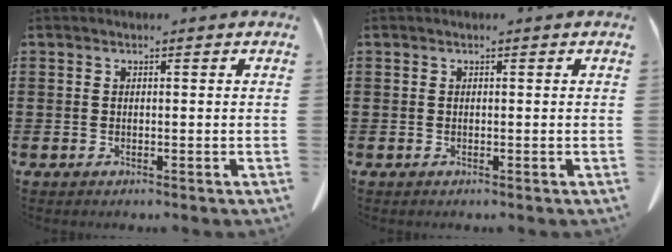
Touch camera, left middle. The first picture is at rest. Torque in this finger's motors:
{"motor_torque": [0.01, -0.07, 0.02, -0.01]}